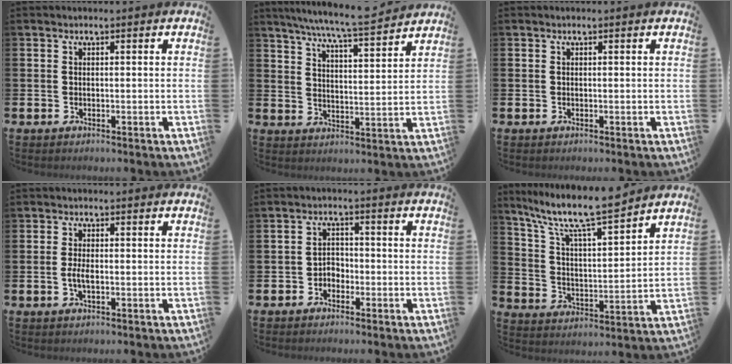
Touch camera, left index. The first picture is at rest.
{"total": 7.7, "force": [7.2, -0.3, 2.6], "torque": [-0.067, -0.045, 0.127]}
{"total": 0.0}
{"total": 2.2, "force": [-0.4, 0.8, 2.0], "torque": [-0.031, -0.002, -0.009]}
{"total": 2.2, "force": [-1.5, 1.4, 0.5], "torque": [-0.009, 0.006, -0.036]}
{"total": 10.3, "force": [9.1, 1.2, 4.6], "torque": [-0.117, -0.059, 0.154]}